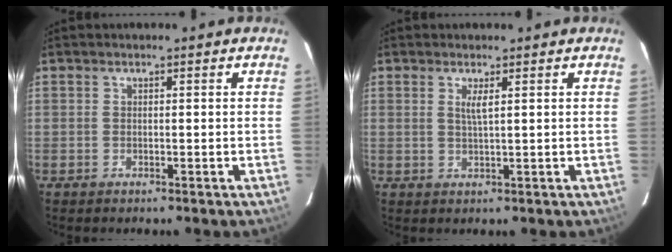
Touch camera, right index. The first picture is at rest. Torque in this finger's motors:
{"motor_torque": [0.01, 0.00, 0.04, 0.04]}